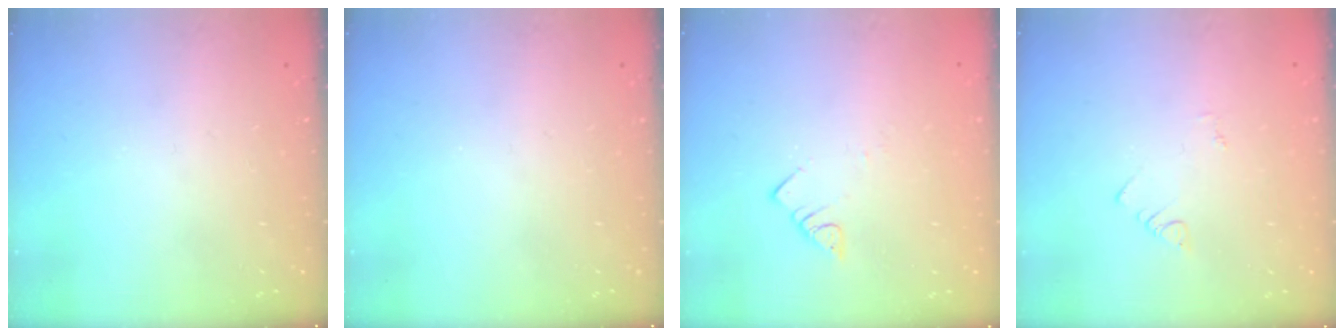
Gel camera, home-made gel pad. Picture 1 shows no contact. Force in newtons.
{"total": 0.0}
{"total": 2.8, "press": 2.8, "slide": 0.2}
{"total": 1.1, "press": 1.1, "slide": 0.3}